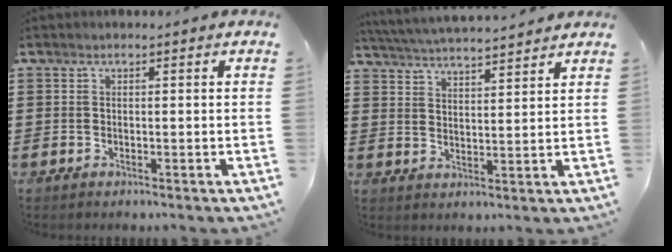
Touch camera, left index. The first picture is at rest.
{"total": 4.6, "force": [4.5, -0.3, 0.8], "torque": [-0.034, -0.024, 0.078]}